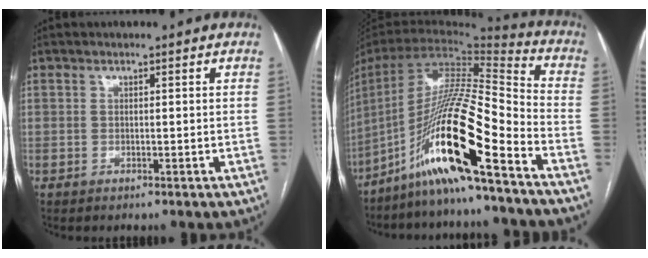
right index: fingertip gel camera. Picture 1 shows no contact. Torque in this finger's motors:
{"motor_torque": [1.63, -0.51, 1.05, 0.21]}